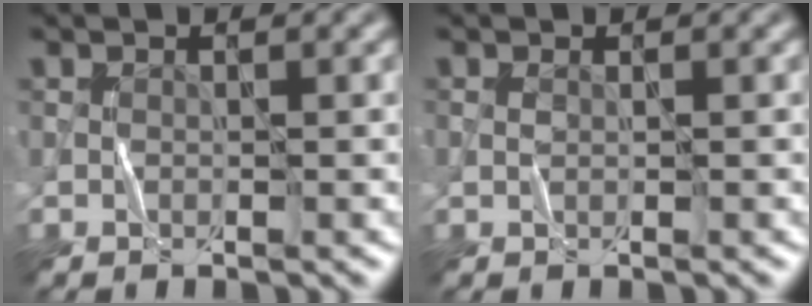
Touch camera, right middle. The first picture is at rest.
{"total": 0.6, "force": [0.1, 0.2, 0.5], "torque": [-0.013, 0.001, 0.001]}